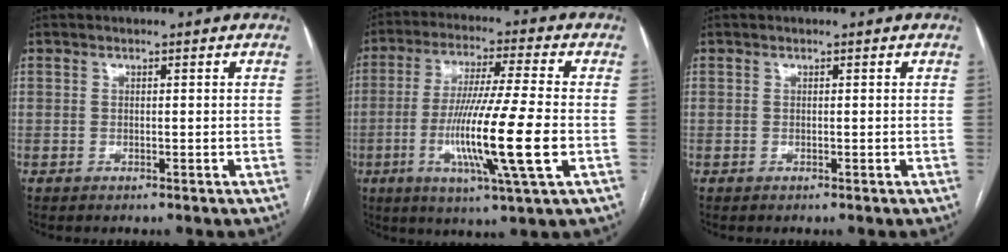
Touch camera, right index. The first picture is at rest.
{"total": 15.6, "force": [-3.6, -0.4, 15.2], "torque": [-0.290, -0.022, -0.072]}
{"total": 0.0}